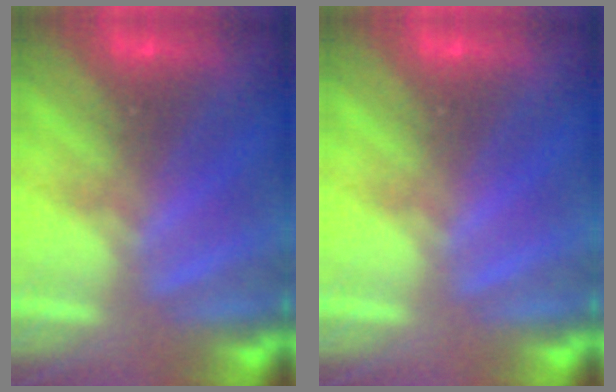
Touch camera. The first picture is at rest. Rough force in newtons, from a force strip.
{"total": 0.0}